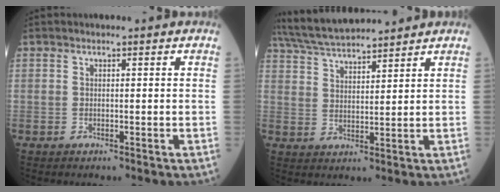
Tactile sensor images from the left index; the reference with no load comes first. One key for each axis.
{"total": 10.6, "fx": 9.8, "fy": 0.9, "fz": 3.9, "tx": -0.078, "ty": 0.031, "tz": 0.177}